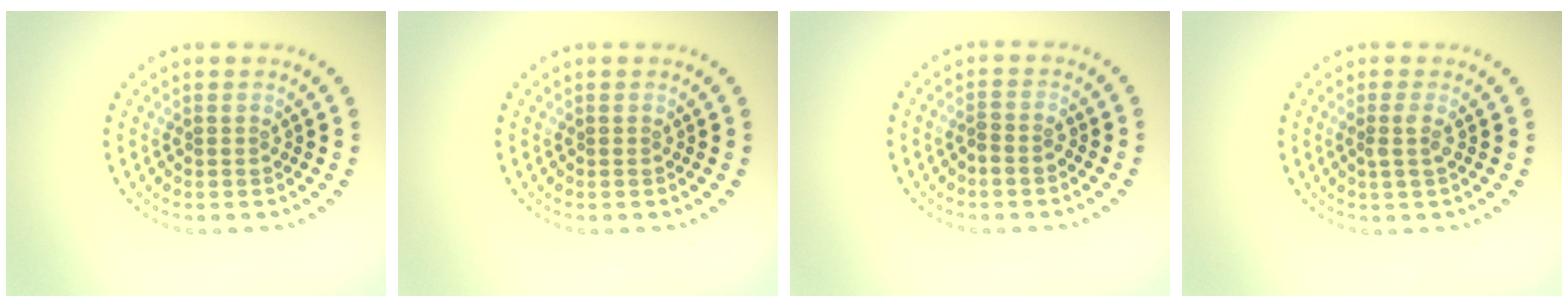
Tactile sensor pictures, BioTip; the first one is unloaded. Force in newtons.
{"total": 0.0}
{"total": 1.1, "press": 0.9, "slide": 0.5}
{"total": 1.2, "press": 1.1, "slide": 0.6}